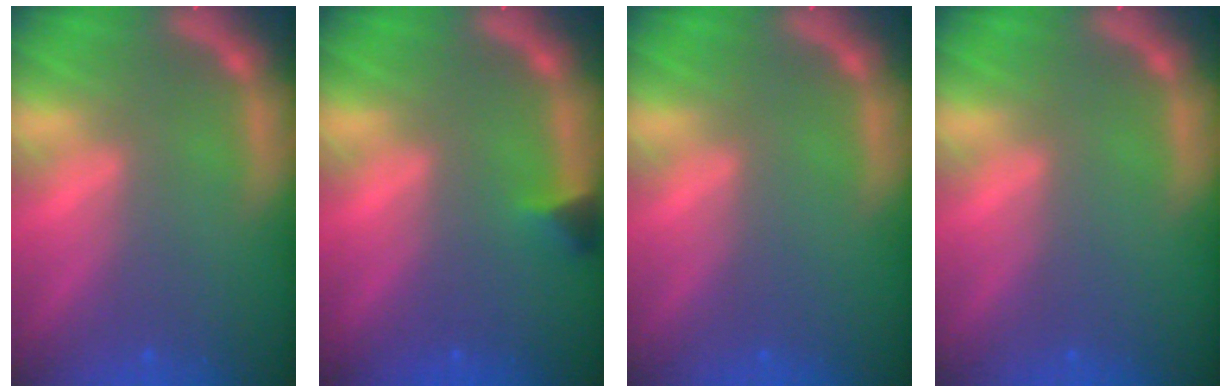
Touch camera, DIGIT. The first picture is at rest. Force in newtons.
{"total": 1.4}
{"total": 0.0}
{"total": 0.0}